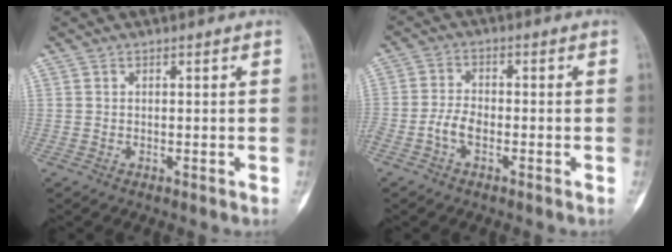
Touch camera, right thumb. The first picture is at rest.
{"total": 3.8, "force": [-1.7, 2.0, 2.7], "torque": [-0.052, 0.017, -0.036]}